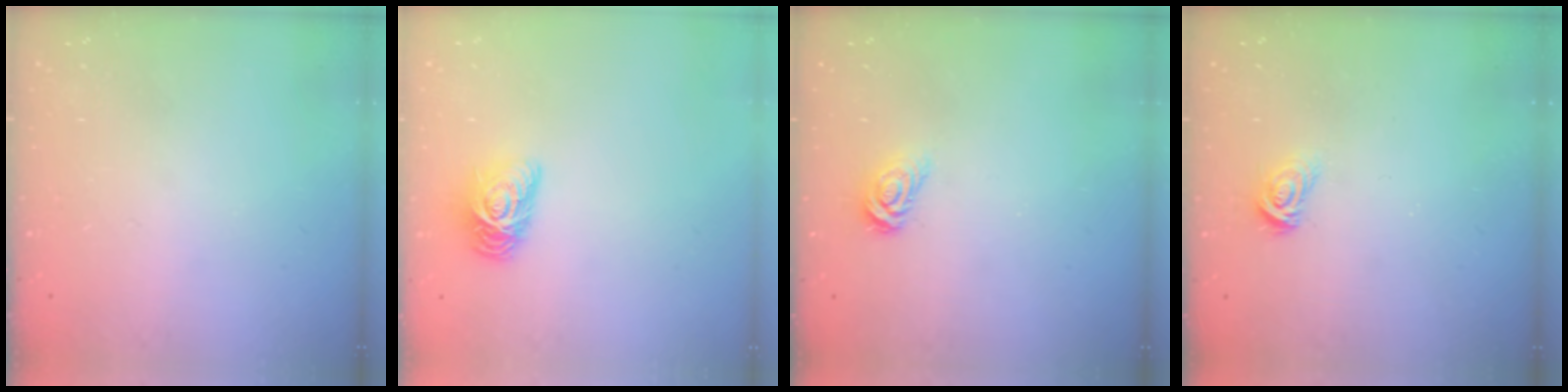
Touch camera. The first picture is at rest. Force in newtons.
{"total": 9.4, "press": 9.4, "slide": 0.6}
{"total": 4.4, "press": 4.4, "slide": 0.5}
{"total": 3.4, "press": 3.3, "slide": 0.5}